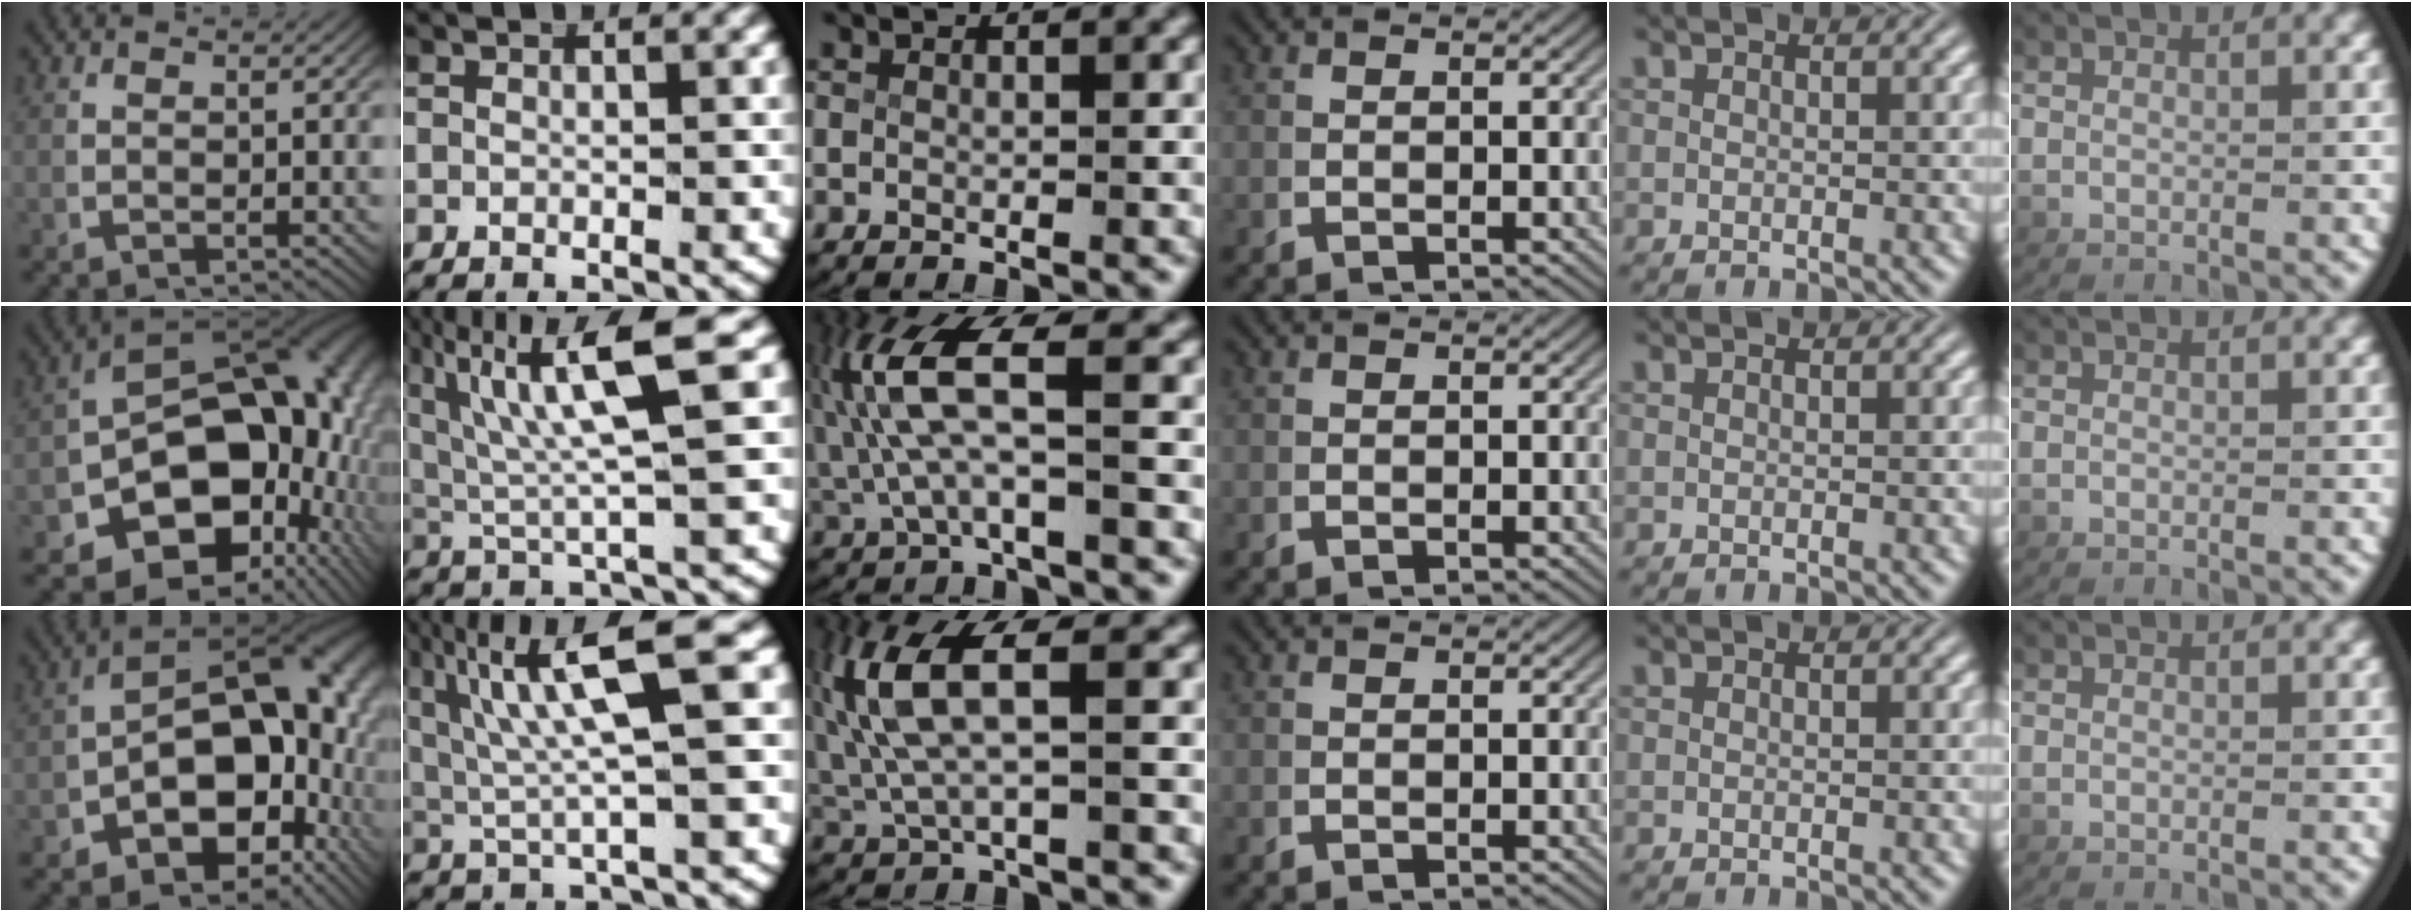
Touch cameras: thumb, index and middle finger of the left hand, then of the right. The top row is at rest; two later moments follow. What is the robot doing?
{"motion": "lift_and_place", "object": "ribbon"}